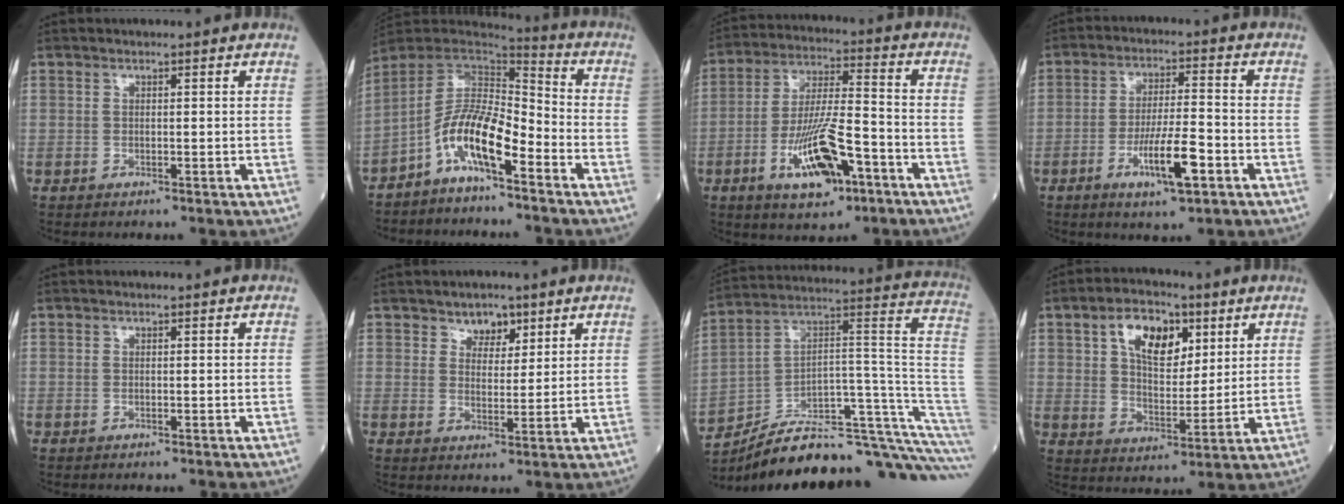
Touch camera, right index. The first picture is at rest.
{"total": 10.3, "force": [-5.6, 2.5, 8.4], "torque": [-0.159, 0.018, -0.106]}
{"total": 12.0, "force": [-5.4, 2.7, 10.4], "torque": [-0.201, -0.006, -0.092]}
{"total": 8.6, "force": [-3.8, 1.1, 7.7], "torque": [-0.140, -0.006, -0.063]}
{"total": 0.0}
{"total": 4.0, "force": [2.7, 2.3, 1.7], "torque": [-0.020, 0.000, 0.045]}
{"total": 24.9, "force": [-21.1, 1.2, 13.2], "torque": [-0.105, 0.048, -0.314]}
{"total": 10.2, "force": [4.5, 5.4, 7.4], "torque": [-0.131, 0.018, 0.081]}